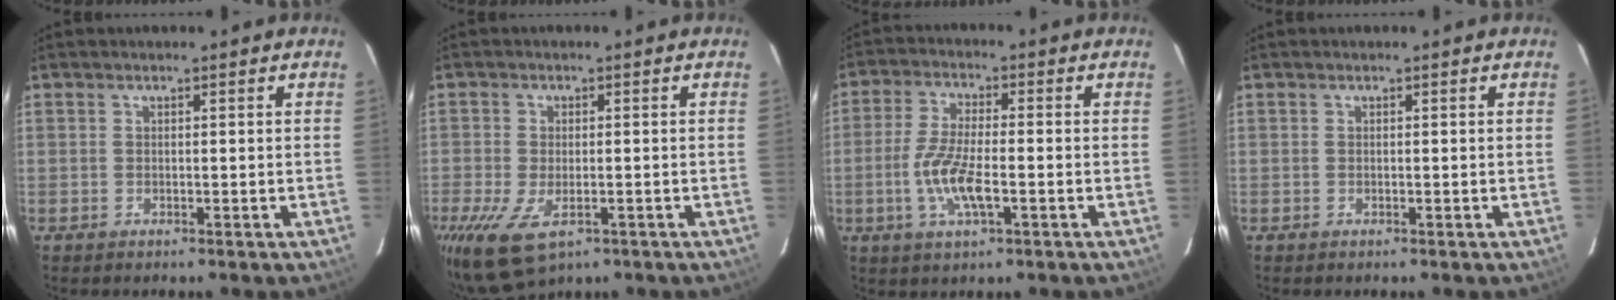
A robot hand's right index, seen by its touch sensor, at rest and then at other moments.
{"total": 7.7, "force": [-4.0, 3.8, 5.4], "torque": [-0.120, -0.028, -0.066]}
{"total": 8.6, "force": [-2.5, 2.1, 7.9], "torque": [-0.166, -0.005, -0.050]}
{"total": 0.0}